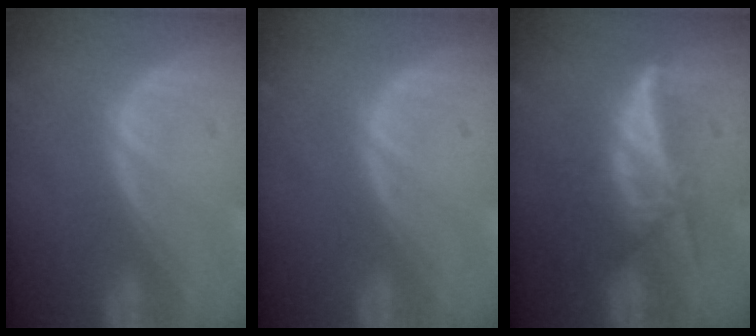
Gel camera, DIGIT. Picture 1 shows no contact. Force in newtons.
{"total": 0.0}
{"total": 6.2, "press": 5.5, "slide": 2.8}